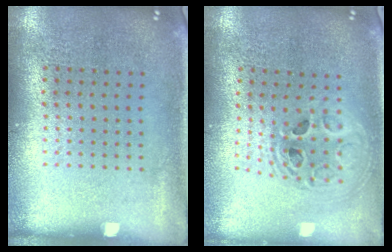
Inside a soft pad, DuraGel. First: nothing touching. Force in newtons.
{"total": 2.0, "press": 1.6, "slide": 1.2}